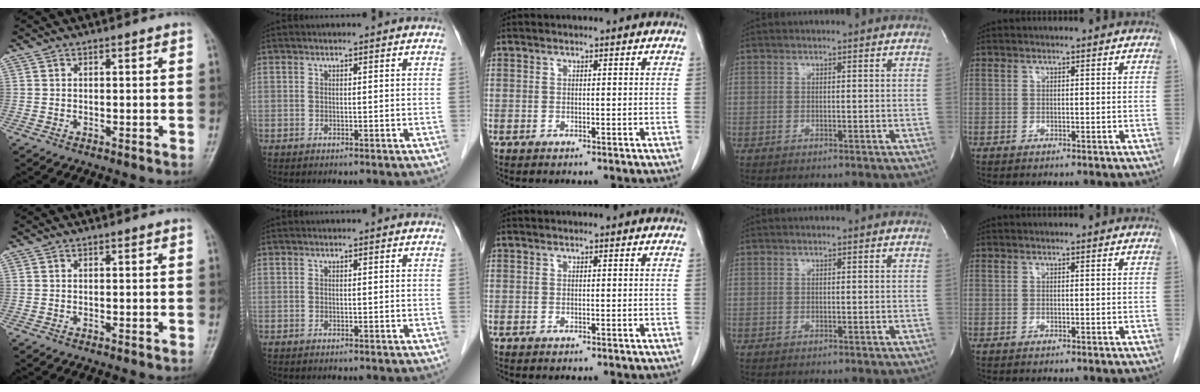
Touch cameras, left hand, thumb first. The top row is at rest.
{}